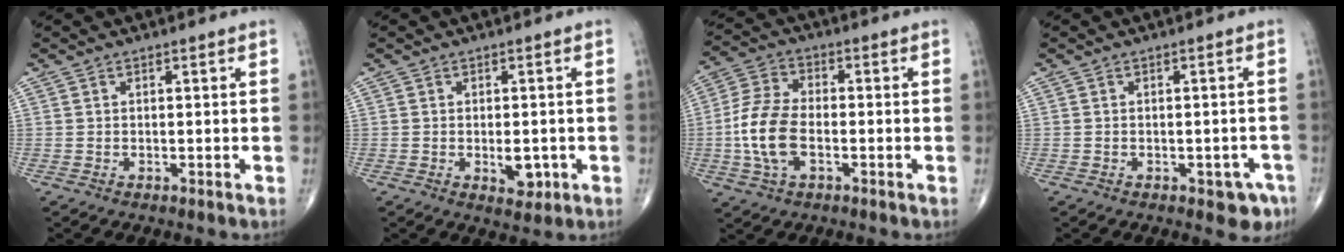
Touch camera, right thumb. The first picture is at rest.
{"total": 4.1, "force": [-0.9, 2.3, 3.3], "torque": [-0.033, -0.003, -0.006]}
{"total": 10.8, "force": [-2.1, 6.0, 8.8], "torque": [-0.183, 0.017, -0.047]}
{"total": 4.0, "force": [-2.0, 2.2, 2.7], "torque": [-0.016, 0.011, -0.020]}